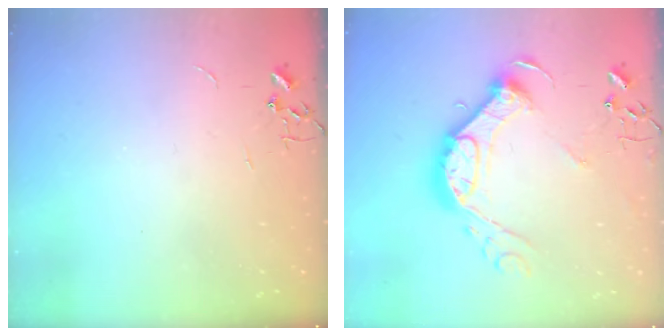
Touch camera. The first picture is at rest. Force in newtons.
{"total": 16.5, "press": 16.5, "slide": 1.5}